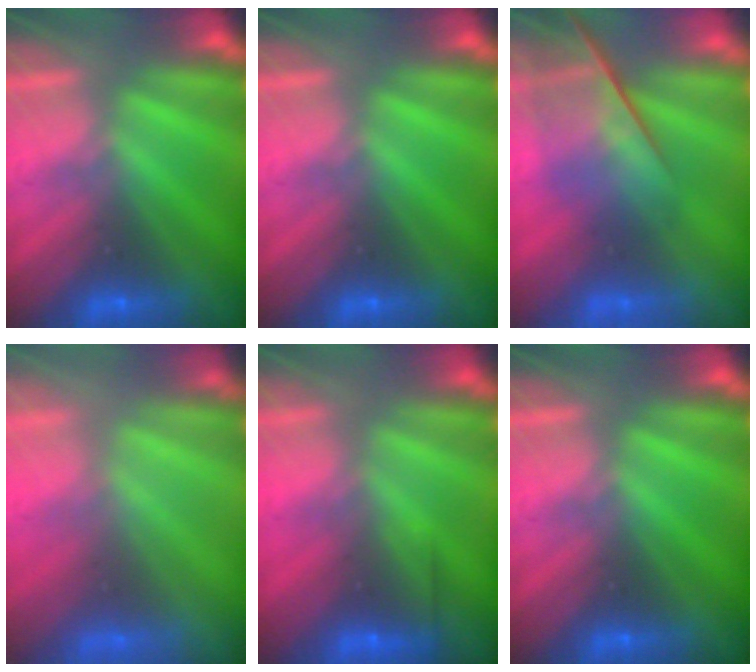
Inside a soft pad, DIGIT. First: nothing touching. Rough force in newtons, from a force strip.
{"total": 0.0}
{"total": 4.8}
{"total": 6.3}
{"total": 2.6}
{"total": 0.0}